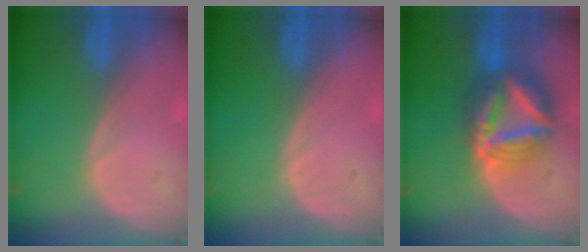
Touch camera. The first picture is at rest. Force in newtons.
{"total": 0.0}
{"total": 9.1, "press": 9.1, "slide": 0.9}